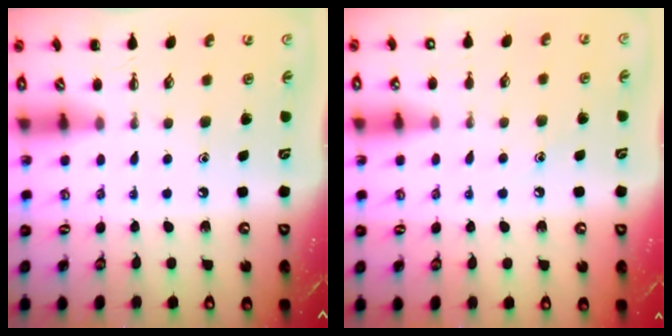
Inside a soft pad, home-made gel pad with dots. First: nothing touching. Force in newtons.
{"total": 7.1, "press": 6.8, "slide": 1.9}